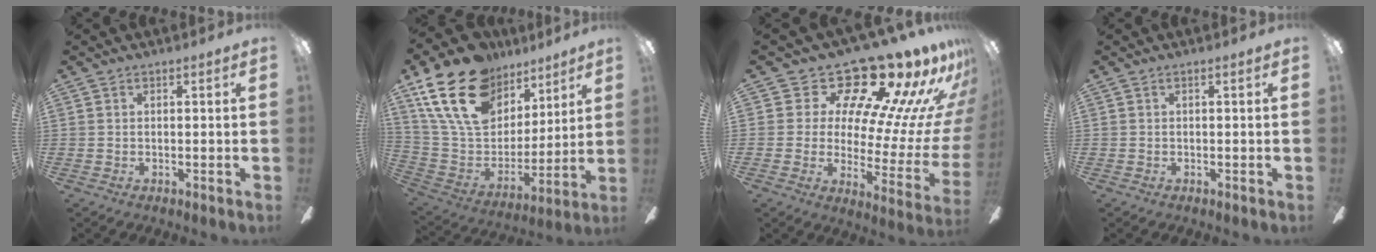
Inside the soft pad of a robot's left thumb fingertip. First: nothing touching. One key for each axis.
{"total": 24.3, "fx": 14.6, "fy": 14.9, "fz": 12.4, "tx": -0.236, "ty": -0.067, "tz": 0.275}
{"total": 21.5, "fx": 16.8, "fy": 7.4, "fz": 11.3, "tx": -0.159, "ty": -0.144, "tz": 0.280}
{"total": 0.0}